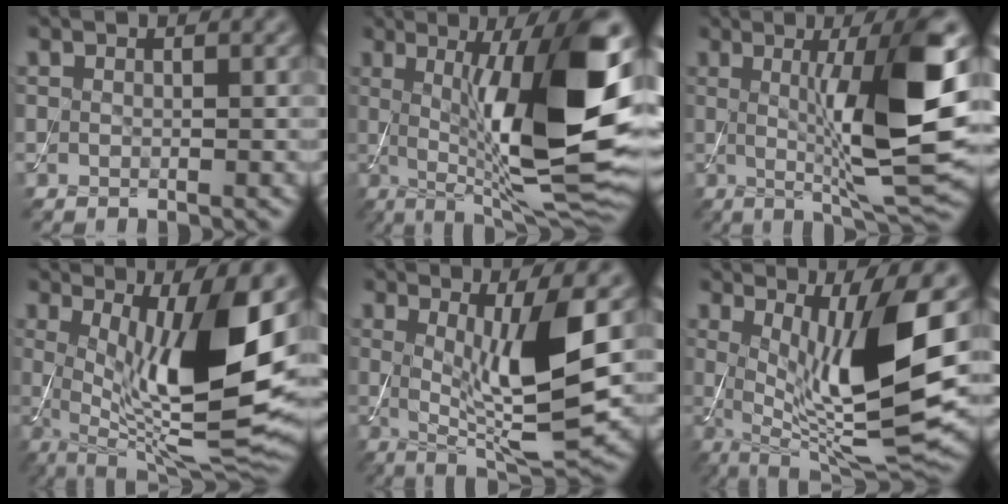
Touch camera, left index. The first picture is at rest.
{"total": 14.5, "force": [1.6, 3.4, 14.0], "torque": [-0.202, -0.003, 0.031]}
{"total": 11.4, "force": [0.8, 2.0, 11.2], "torque": [-0.160, -0.004, 0.022]}
{"total": 13.5, "force": [1.6, 3.4, 12.9], "torque": [-0.201, -0.016, 0.036]}
{"total": 8.2, "force": [0.9, 1.8, 8.0], "torque": [-0.129, -0.020, 0.025]}
{"total": 11.9, "force": [1.8, 2.8, 11.4], "torque": [-0.188, -0.017, 0.040]}